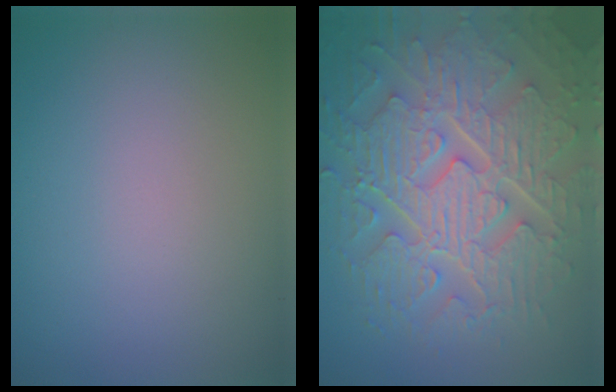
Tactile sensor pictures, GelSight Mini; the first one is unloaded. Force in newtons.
{"total": 9.2, "press": 6.8, "slide": 6.2}